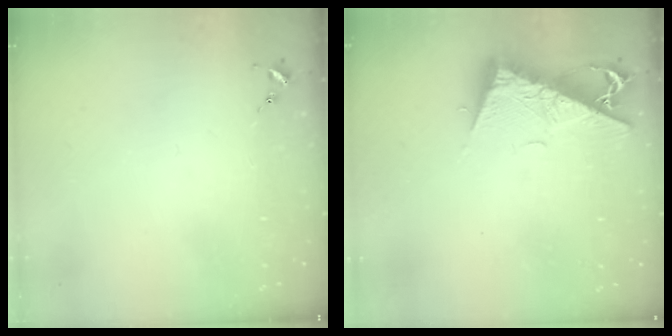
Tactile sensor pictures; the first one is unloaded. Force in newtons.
{"total": 13.5, "press": 13.5, "slide": 1.1}